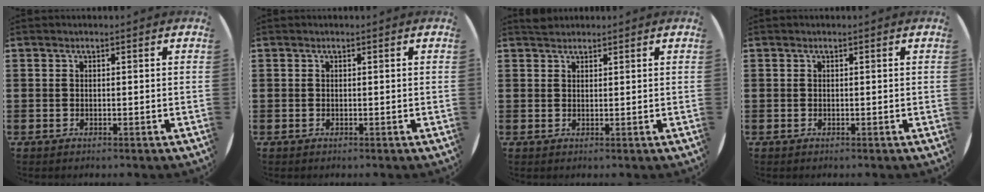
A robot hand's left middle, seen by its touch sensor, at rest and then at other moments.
{"total": 0.0}
{"total": 1.3, "force": [1.3, 0.3, 0.0], "torque": [0.006, 0.000, 0.024]}
{"total": 0.0}